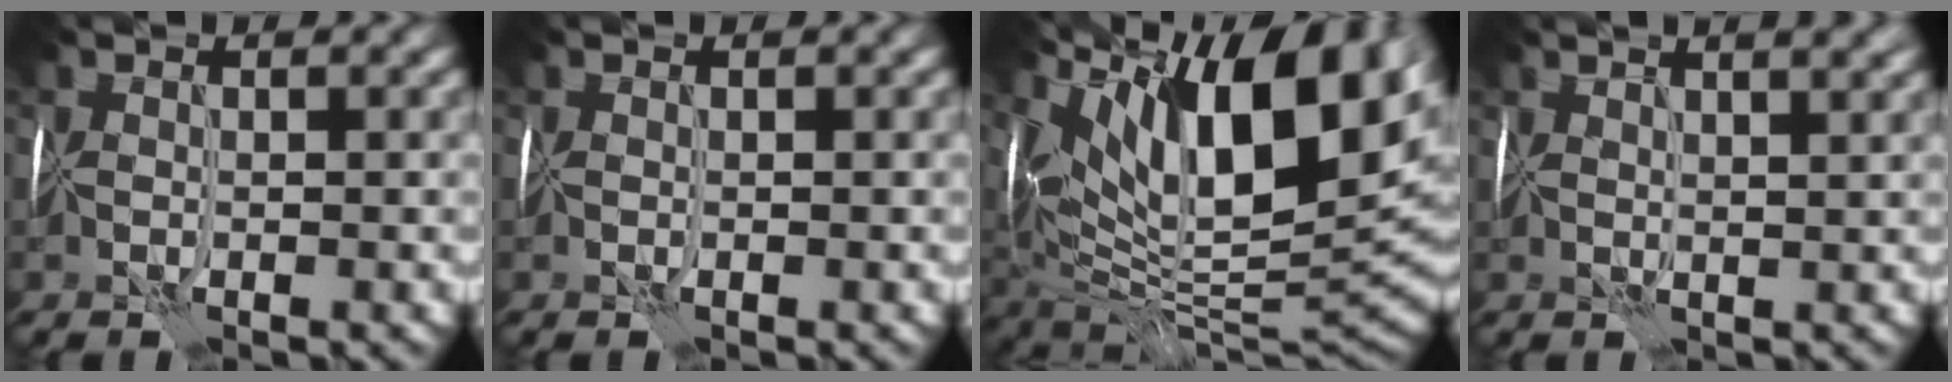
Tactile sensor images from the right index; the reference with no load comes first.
{"total": 0.0}
{"total": 15.3, "force": [7.2, 6.0, 12.1], "torque": [-0.188, 0.032, 0.122]}
{"total": 6.1, "force": [4.1, 2.5, 3.9], "torque": [-0.042, 0.046, 0.040]}